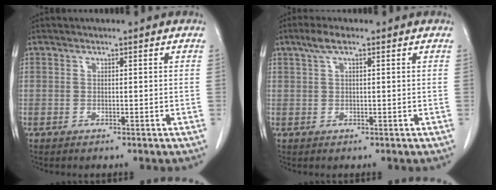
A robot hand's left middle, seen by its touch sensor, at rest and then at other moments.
{"total": 2.8, "force": [1.6, 0.6, 2.2], "torque": [-0.050, 0.016, 0.032]}